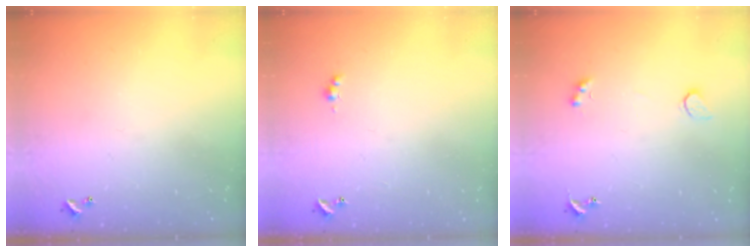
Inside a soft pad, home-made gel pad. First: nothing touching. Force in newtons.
{"total": 1.1, "press": 1.1, "slide": 0.3}
{"total": 2.1, "press": 1.8, "slide": 1.0}